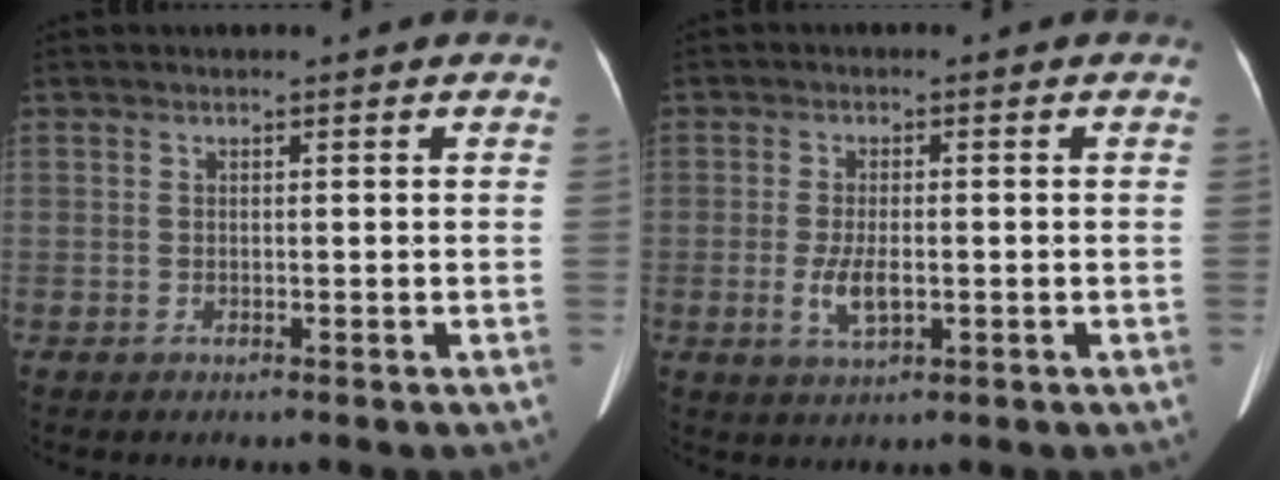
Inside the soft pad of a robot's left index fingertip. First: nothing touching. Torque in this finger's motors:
{"motor_torque": [0.05, 0.00, 0.09, 0.03]}